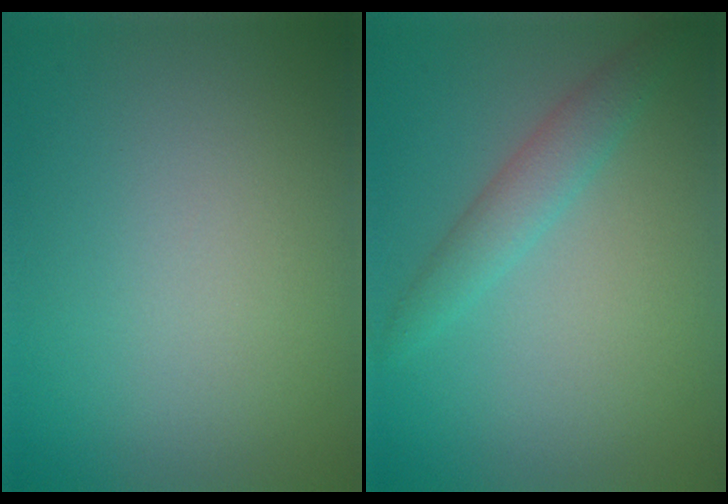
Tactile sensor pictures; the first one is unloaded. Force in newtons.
{"total": 2.6, "press": 2.6, "slide": 0.1}